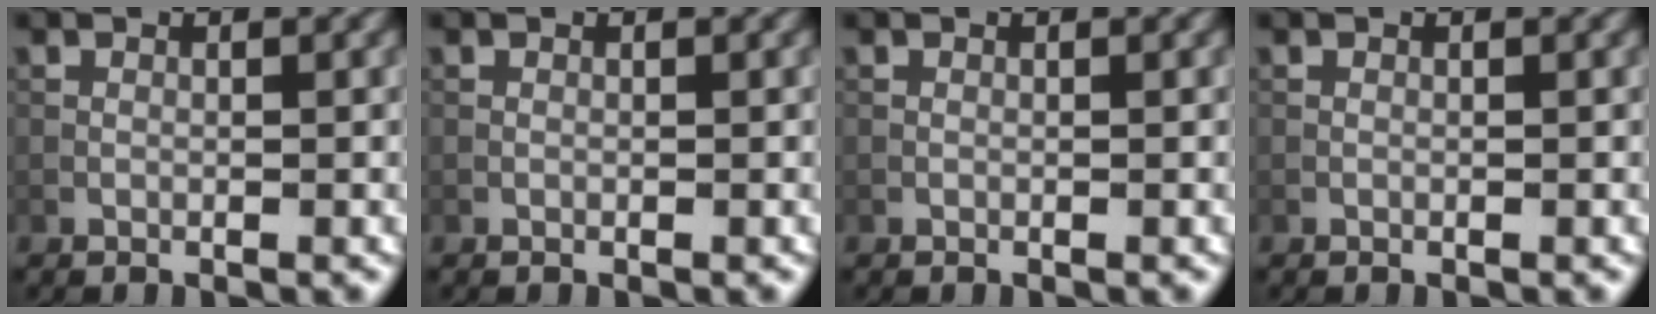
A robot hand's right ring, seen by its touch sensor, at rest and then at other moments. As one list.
[{"total": 0.0}, {"total": 0.0}, {"total": 0.0}]